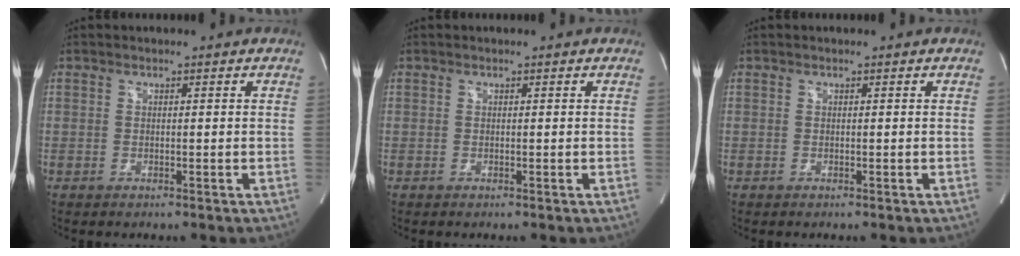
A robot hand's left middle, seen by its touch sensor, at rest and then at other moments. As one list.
[{"total": 0.0}, {"total": 0.0}]